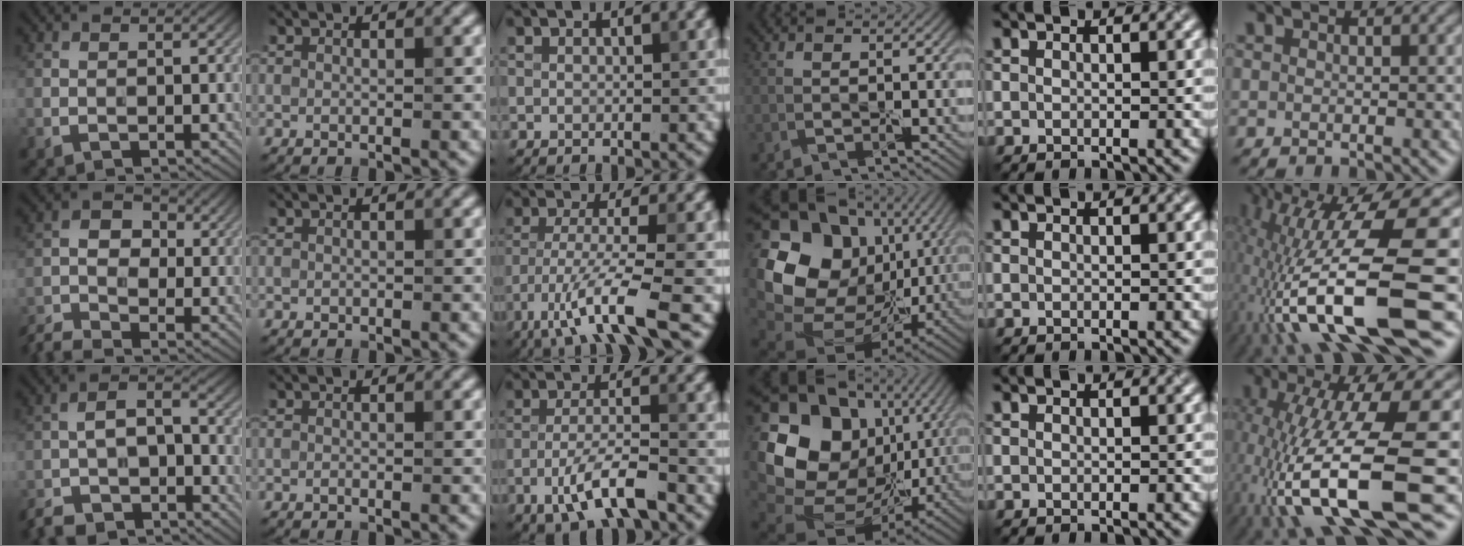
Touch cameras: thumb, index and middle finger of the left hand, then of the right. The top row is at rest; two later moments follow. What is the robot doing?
{"motion": "peel", "object": "shipping label"}